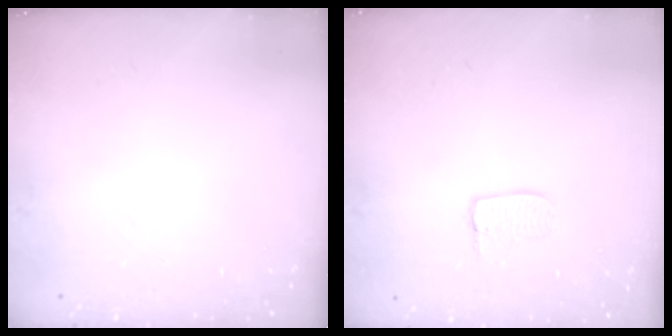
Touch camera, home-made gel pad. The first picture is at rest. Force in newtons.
{"total": 5.9, "press": 5.9, "slide": 0.2}